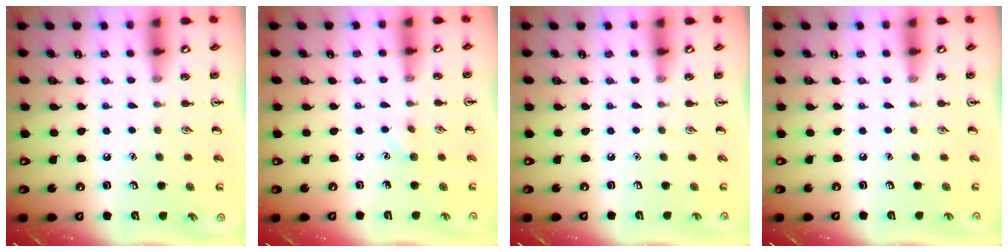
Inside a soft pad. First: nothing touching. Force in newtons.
{"total": 4.7, "press": 4.5, "slide": 1.3}
{"total": 0.0}
{"total": 0.0}